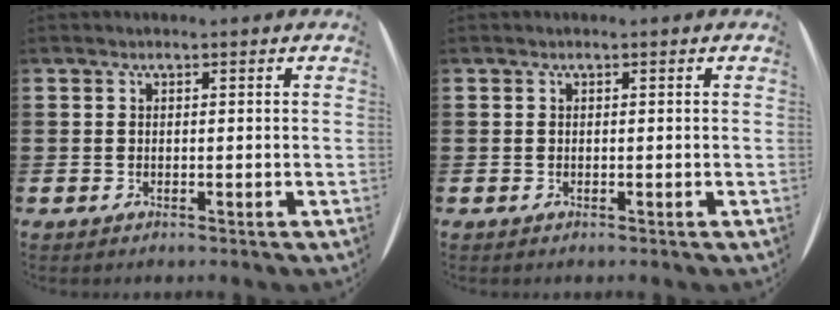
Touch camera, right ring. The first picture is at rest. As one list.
[{"total": 0.0}]